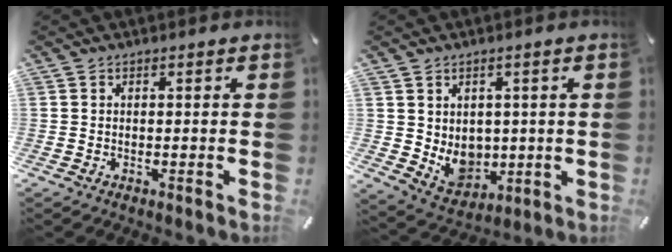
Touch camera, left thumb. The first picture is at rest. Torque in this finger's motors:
{"motor_torque": [0.19, 0.13, 0.07, -0.03, 0.08]}